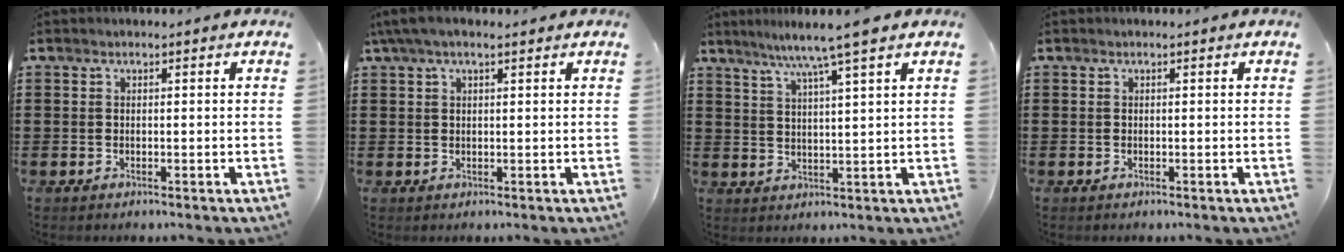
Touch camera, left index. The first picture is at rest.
{"total": 2.8, "force": [1.6, 0.7, 2.2], "torque": [-0.046, 0.005, 0.029]}
{"total": 6.1, "force": [4.5, -0.8, 4.0], "torque": [-0.091, -0.012, 0.074]}
{"total": 0.0}